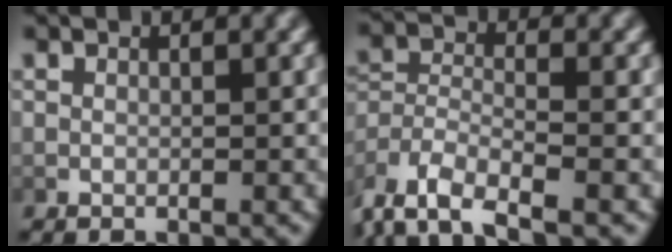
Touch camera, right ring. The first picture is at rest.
{"total": 5.9, "force": [-2.9, 4.2, 3.1], "torque": [-0.092, -0.030, -0.045]}